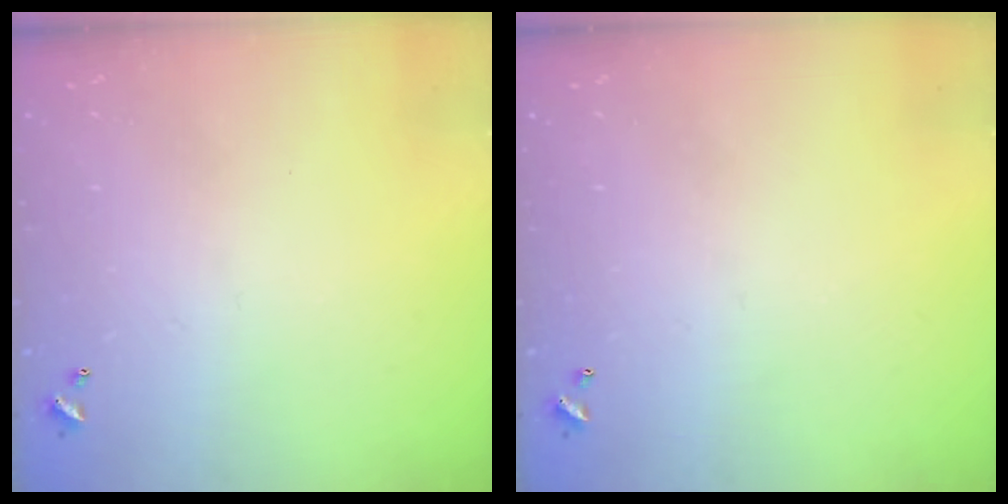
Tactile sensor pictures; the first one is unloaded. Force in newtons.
{"total": 0.0}